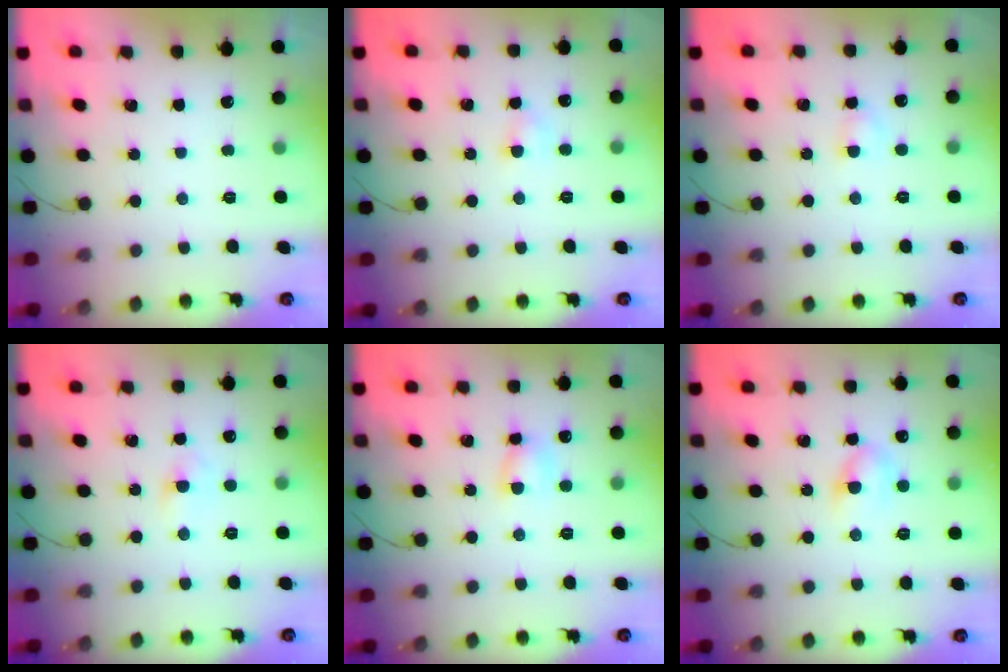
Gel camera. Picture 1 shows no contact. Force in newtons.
{"total": 3.0, "press": 2.8, "slide": 1.0}
{"total": 2.6, "press": 2.3, "slide": 1.1}
{"total": 3.0, "press": 2.8, "slide": 1.1}
{"total": 4.7, "press": 4.6, "slide": 0.8}
{"total": 5.5, "press": 5.4, "slide": 1.4}